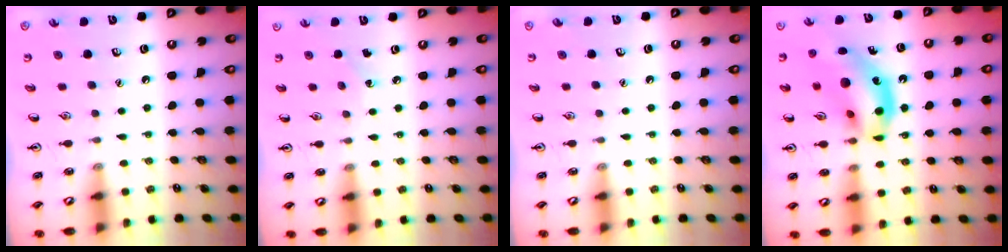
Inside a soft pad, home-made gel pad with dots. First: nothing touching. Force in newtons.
{"total": 3.0, "press": 2.8, "slide": 1.1}
{"total": 0.0}
{"total": 16.0, "press": 15.4, "slide": 4.2}